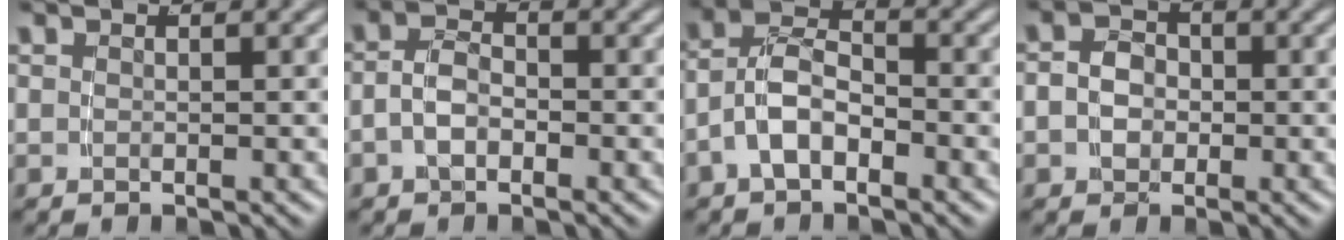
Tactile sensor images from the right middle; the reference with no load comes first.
{"total": 3.0, "force": [-1.2, 2.0, 1.9], "torque": [-0.047, -0.009, -0.018]}
{"total": 5.1, "force": [-1.5, 3.6, 3.3], "torque": [-0.067, -0.016, -0.026]}
{"total": 4.4, "force": [-0.6, 3.9, 2.0], "torque": [-0.052, -0.019, -0.007]}